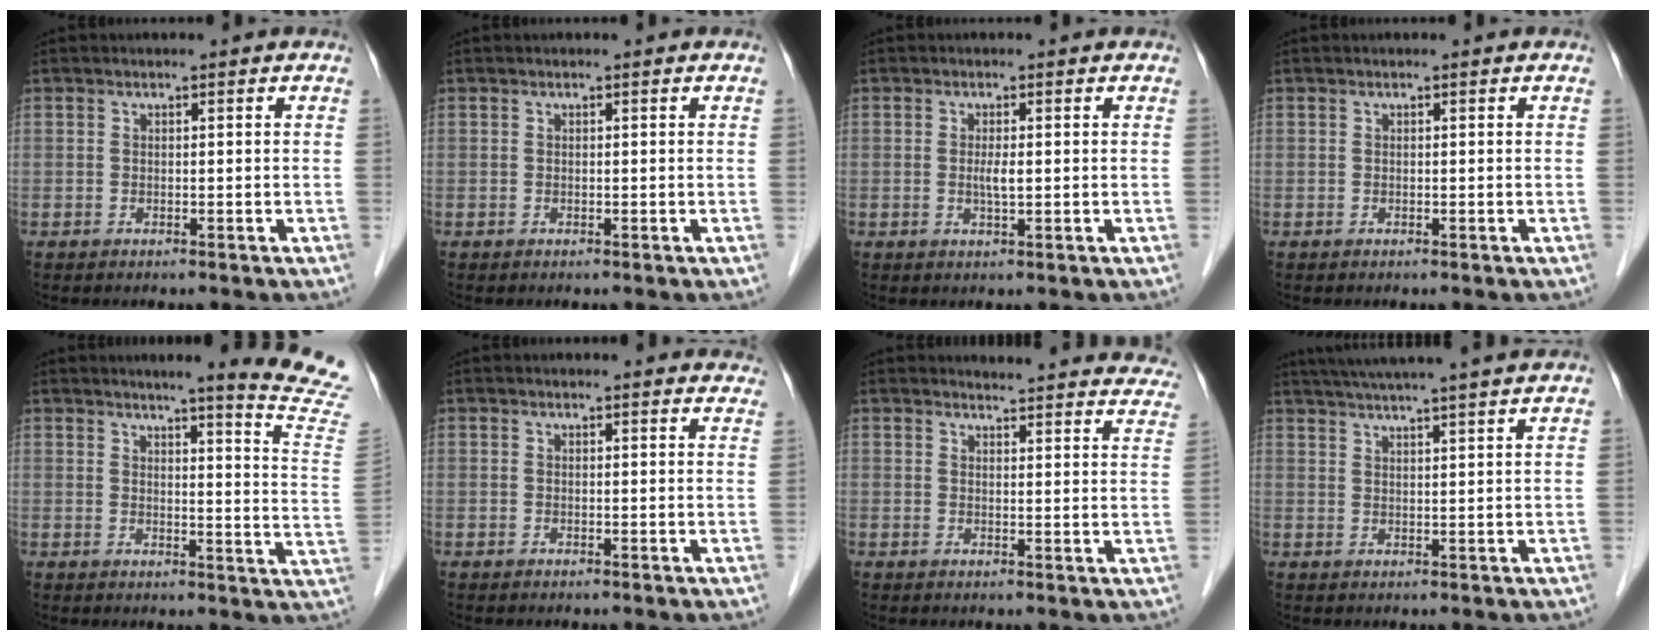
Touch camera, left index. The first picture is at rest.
{"total": 0.0}
{"total": 1.8, "force": [0.0, 0.2, 1.8], "torque": [-0.038, -0.002, 0.001]}
{"total": 0.0}
{"total": 14.1, "force": [12.6, -1.9, 5.9], "torque": [-0.072, -0.094, 0.128]}
{"total": 7.9, "force": [7.6, 1.7, 1.4], "torque": [0.006, 0.001, 0.058]}
{"total": 19.1, "force": [18.5, 2.9, 3.6], "torque": [-0.027, -0.063, 0.190]}
{"total": 14.0, "force": [12.2, -0.9, 6.7], "torque": [-0.116, 0.019, 0.165]}